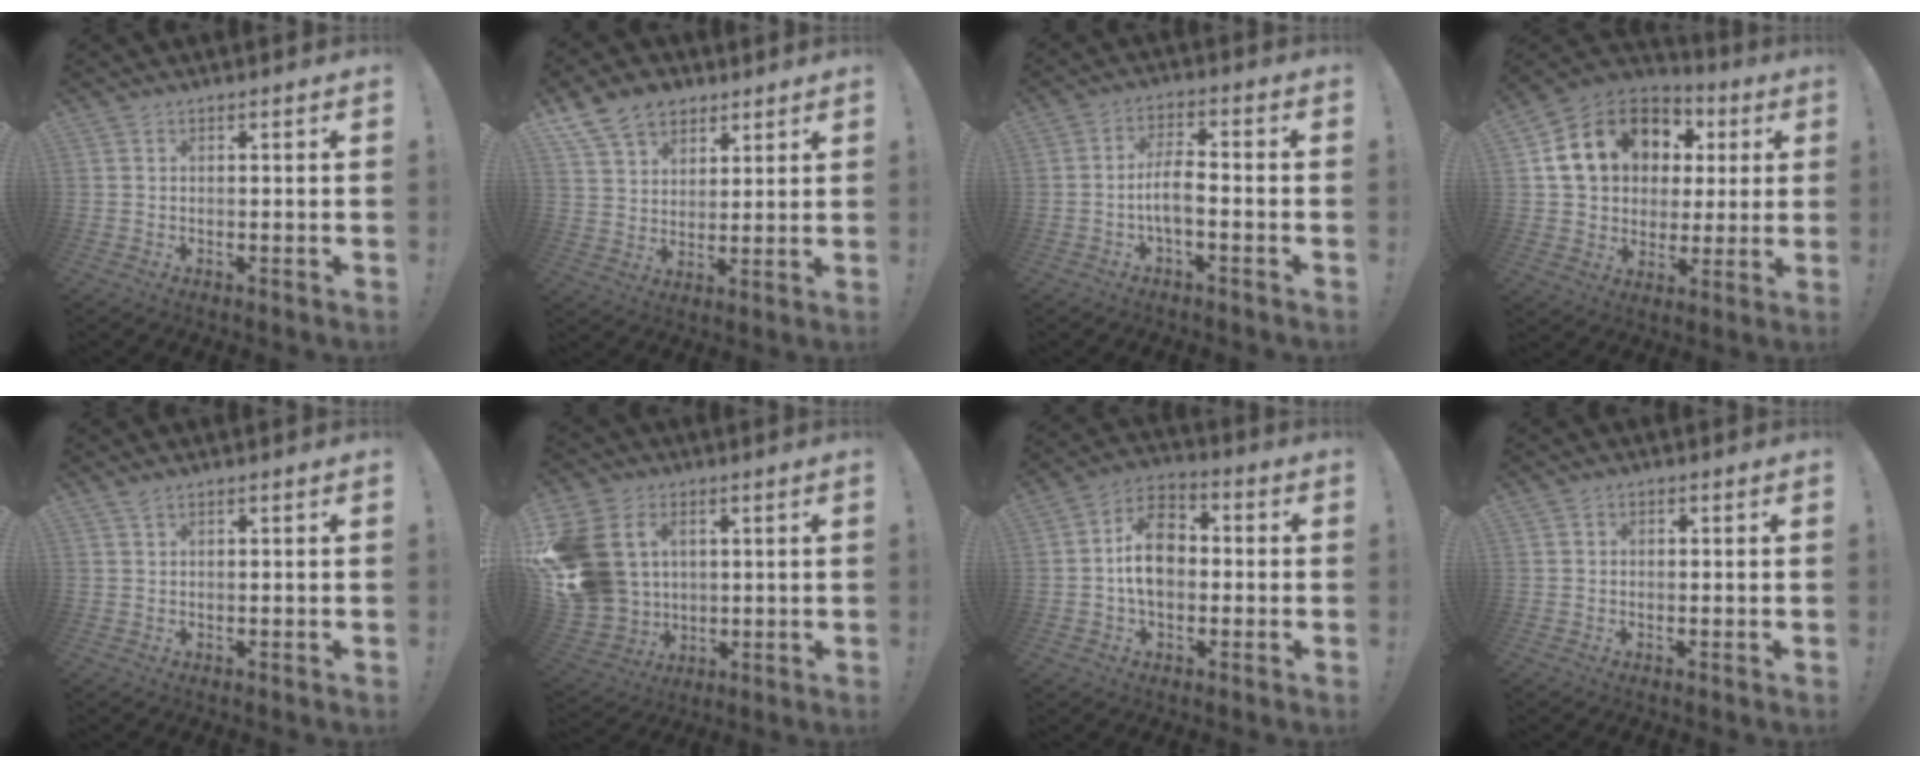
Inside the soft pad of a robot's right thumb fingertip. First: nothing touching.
{"total": 11.7, "force": [7.2, 8.2, 4.2], "torque": [-0.074, -0.037, 0.142]}
{"total": 7.0, "force": [-2.2, 2.6, 6.1], "torque": [-0.123, 0.003, -0.044]}
{"total": 18.1, "force": [6.7, 14.0, 9.2], "torque": [-0.143, -0.020, 0.145]}
{"total": 1.2, "force": [1.0, 0.2, 0.6], "torque": [-0.012, 0.002, 0.018]}
{"total": 18.0, "force": [4.3, 14.5, 9.9], "torque": [-0.224, -0.009, 0.090]}
{"total": 12.1, "force": [-0.3, 8.6, 8.4], "torque": [-0.130, 0.017, -0.003]}
{"total": 1.2, "force": [-0.4, 1.0, 0.5], "torque": [-0.006, 0.004, -0.008]}